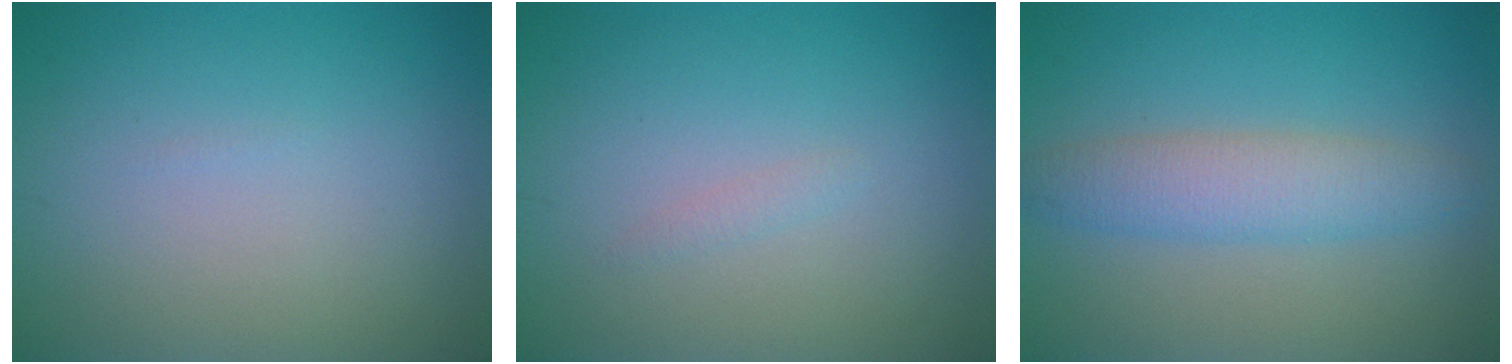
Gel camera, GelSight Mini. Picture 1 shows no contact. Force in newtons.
{"total": 0.6, "press": 0.6, "slide": 0.0}
{"total": 3.9, "press": 3.9, "slide": 0.1}